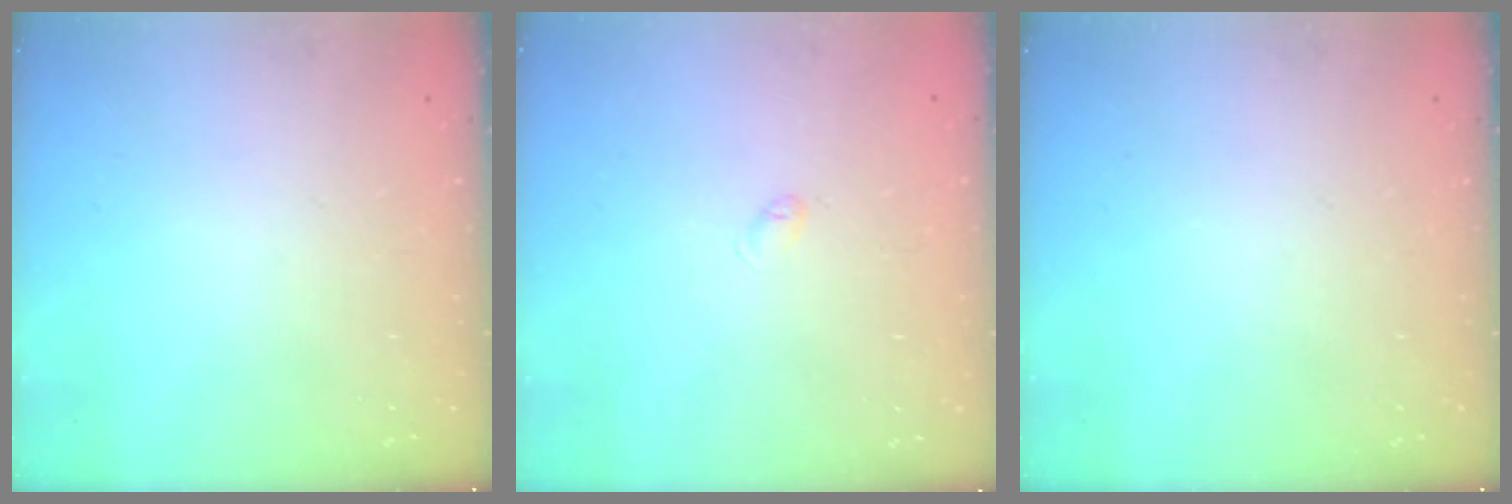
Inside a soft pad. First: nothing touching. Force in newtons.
{"total": 2.5, "press": 2.5, "slide": 0.5}
{"total": 0.0}